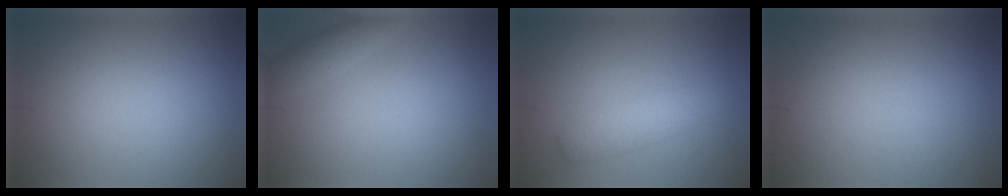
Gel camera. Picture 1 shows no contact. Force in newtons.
{"total": 2.1, "press": 2.1, "slide": 0.2}
{"total": 3.0, "press": 3.0, "slide": 0.1}
{"total": 0.0}